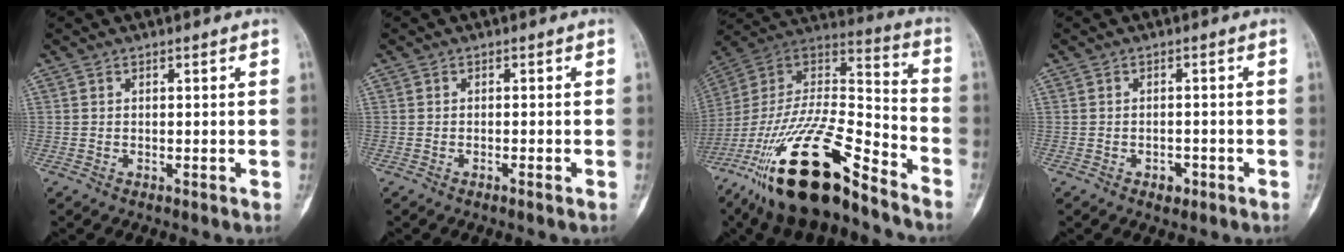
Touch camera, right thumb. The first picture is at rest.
{"total": 1.0, "force": [-0.7, -0.1, 0.8], "torque": [-0.019, 0.004, -0.008]}
{"total": 27.6, "force": [-18.2, 8.1, 19.0], "torque": [-0.382, 0.054, -0.322]}
{"total": 2.2, "force": [-1.2, 1.4, 1.3], "torque": [-0.014, 0.007, -0.014]}